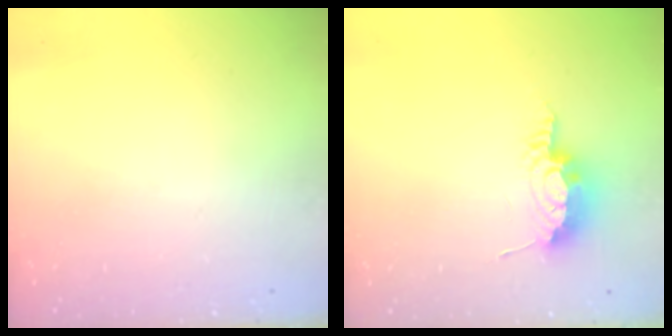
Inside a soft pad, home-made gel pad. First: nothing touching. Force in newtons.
{"total": 8.1, "press": 8.1, "slide": 0.8}